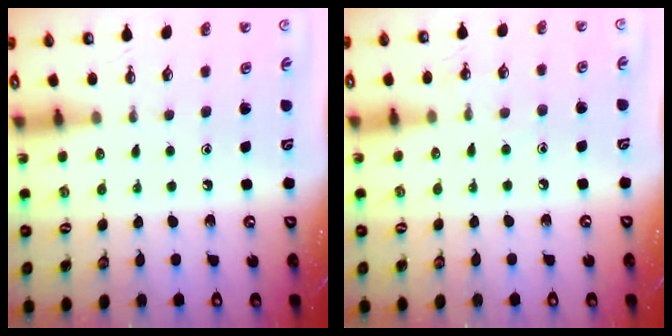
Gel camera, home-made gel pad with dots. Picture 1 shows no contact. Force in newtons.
{"total": 4.8, "press": 4.8, "slide": 0.5}